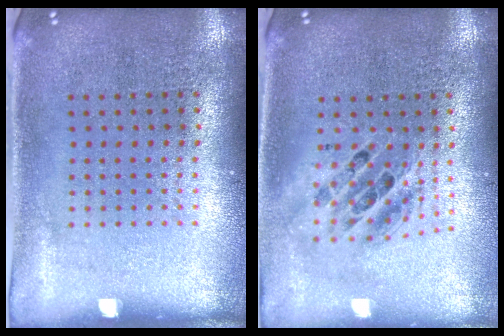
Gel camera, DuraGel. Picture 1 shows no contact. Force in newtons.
{"total": 1.7, "press": 1.4, "slide": 0.9}